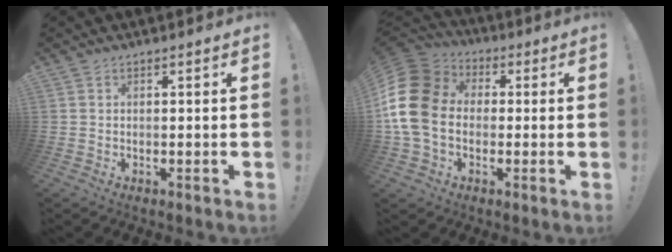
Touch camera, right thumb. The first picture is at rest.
{"total": 17.7, "force": [-0.5, 13.4, 11.5], "torque": [-0.213, 0.022, -0.001]}